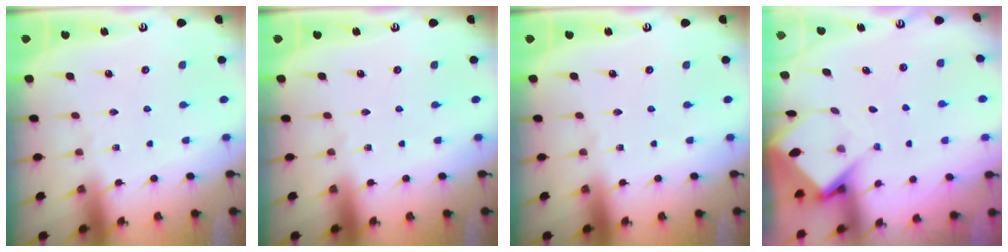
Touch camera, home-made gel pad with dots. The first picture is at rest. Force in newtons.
{"total": 0.0}
{"total": 0.0}
{"total": 5.9, "press": 5.9, "slide": 0.5}